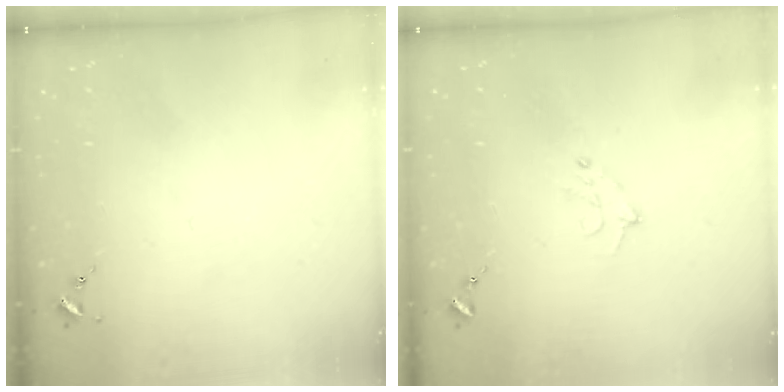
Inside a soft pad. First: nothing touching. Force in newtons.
{"total": 5.7, "press": 5.6, "slide": 0.7}